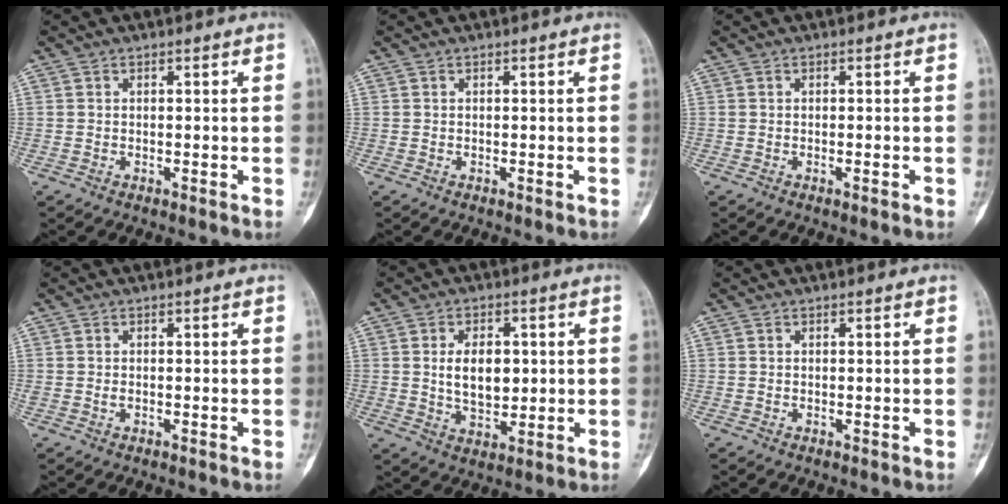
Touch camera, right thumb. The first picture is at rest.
{"total": 0.0}
{"total": 0.9, "force": [-0.4, 0.1, 0.8], "torque": [-0.016, -0.001, -0.005]}
{"total": 0.6, "force": [0.0, 0.4, 0.4], "torque": [-0.010, 0.000, -0.001]}
{"total": 8.2, "force": [1.0, 5.1, 6.4], "torque": [-0.083, -0.010, 0.021]}
{"total": 0.0}